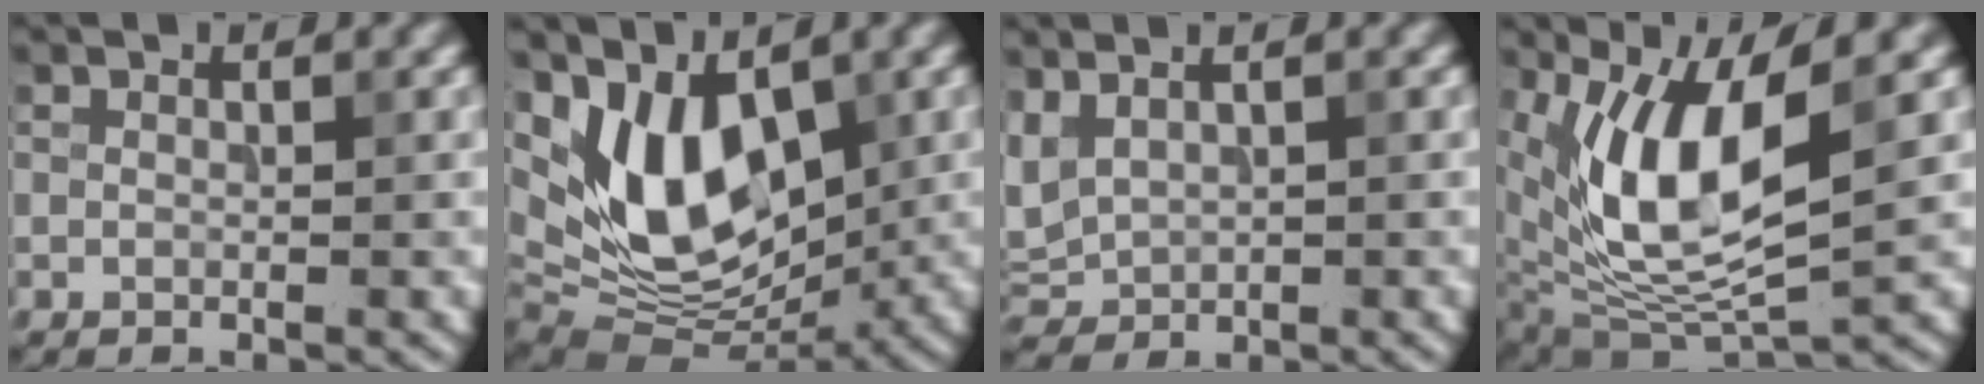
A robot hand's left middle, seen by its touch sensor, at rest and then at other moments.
{"total": 9.4, "force": [2.6, 5.3, 7.3], "torque": [-0.127, -0.015, 0.044]}
{"total": 2.4, "force": [1.1, 1.4, 1.6], "torque": [-0.048, 0.009, 0.030]}
{"total": 9.6, "force": [2.7, 3.9, 8.3], "torque": [-0.166, -0.015, 0.052]}